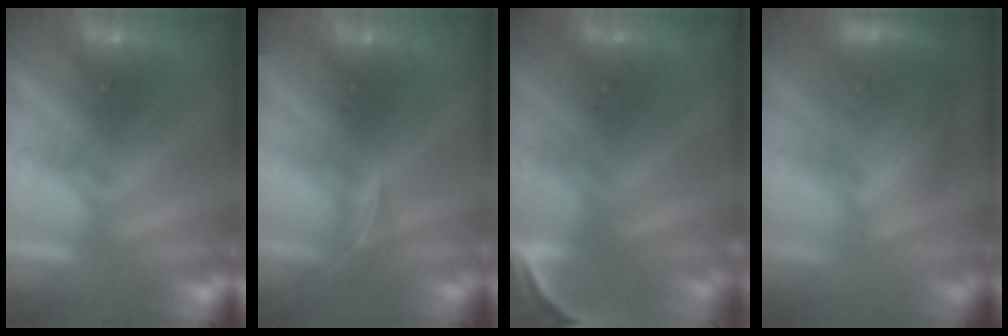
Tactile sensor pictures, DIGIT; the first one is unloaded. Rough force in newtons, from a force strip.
{"total": 2.9}
{"total": 7.4}
{"total": 4.5}